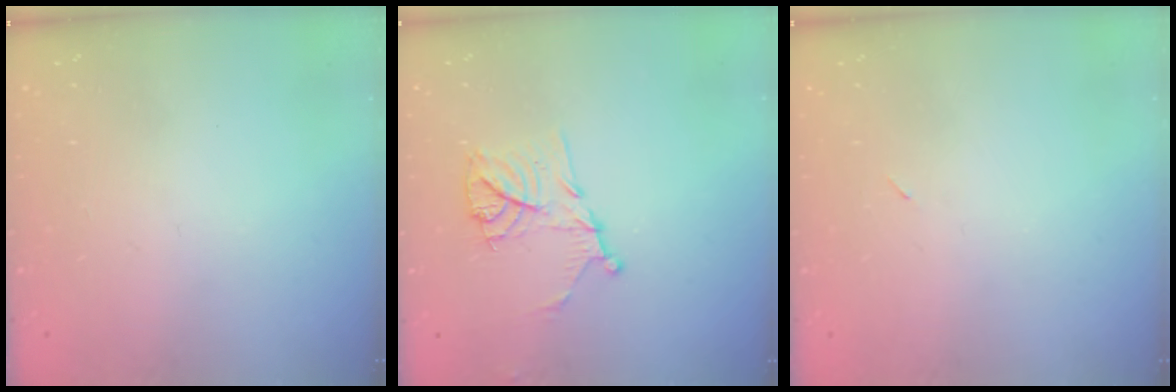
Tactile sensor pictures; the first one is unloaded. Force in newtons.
{"total": 11.8, "press": 11.8, "slide": 0.5}
{"total": 2.3, "press": 1.9, "slide": 1.2}